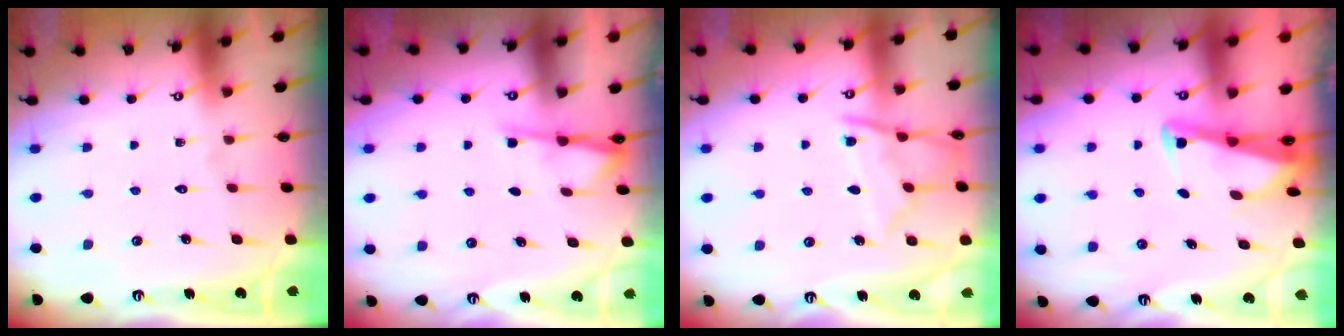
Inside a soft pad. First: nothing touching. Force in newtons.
{"total": 2.2, "press": 2.2, "slide": 0.5}
{"total": 8.5, "press": 8.5, "slide": 0.5}
{"total": 2.6, "press": 2.6, "slide": 0.2}